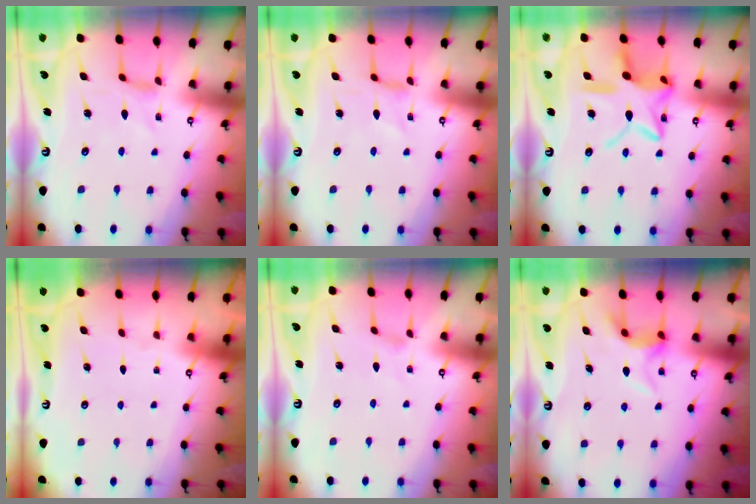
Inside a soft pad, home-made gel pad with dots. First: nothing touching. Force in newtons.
{"total": 0.0}
{"total": 15.8, "press": 15.8, "slide": 1.1}
{"total": 0.0}
{"total": 0.7, "press": 0.7, "slide": 0.2}
{"total": 6.0, "press": 6.0, "slide": 0.4}